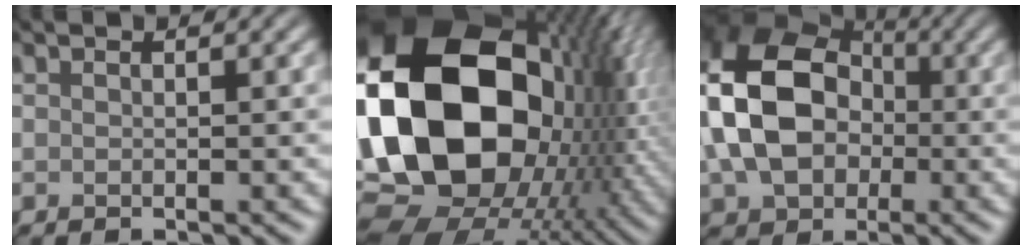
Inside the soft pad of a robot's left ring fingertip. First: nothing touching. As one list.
[{"total": 21.7, "force": [0.3, 14.9, 15.8], "torque": [-0.333, -0.005, 0.012]}, {"total": 12.5, "force": [-0.5, 9.0, 8.6], "torque": [-0.175, 0.004, -0.023]}]